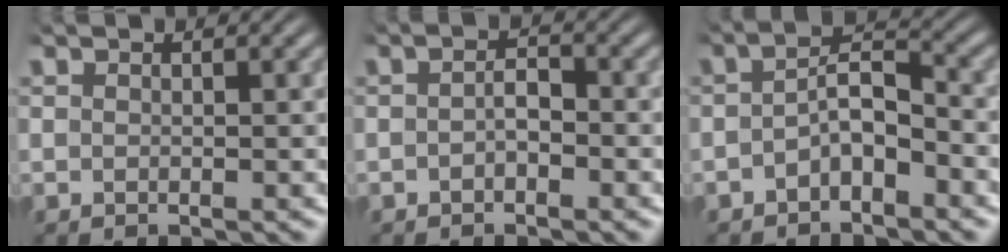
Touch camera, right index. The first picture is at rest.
{"total": 1.4, "force": [-0.7, 0.5, 1.1], "torque": [-0.019, -0.008, -0.009]}
{"total": 3.4, "force": [-1.2, 1.8, 2.6], "torque": [-0.037, -0.010, -0.022]}